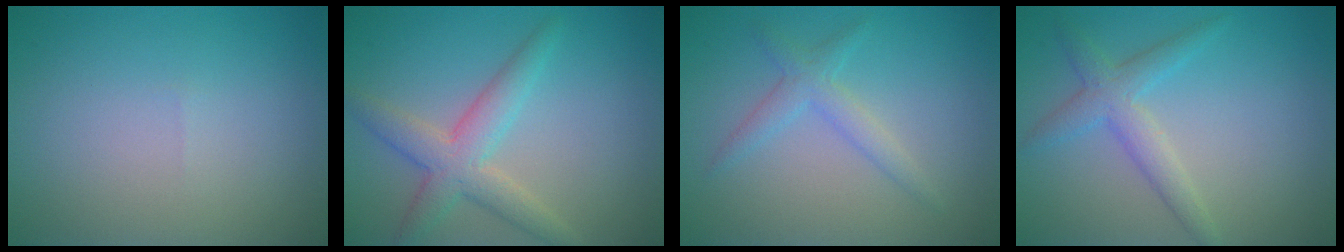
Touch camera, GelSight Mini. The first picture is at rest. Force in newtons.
{"total": 4.1, "press": 4.1, "slide": 0.1}
{"total": 2.2, "press": 2.2, "slide": 0.2}
{"total": 3.0, "press": 3.0, "slide": 0.1}